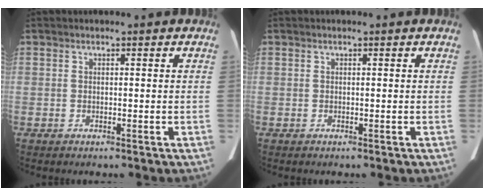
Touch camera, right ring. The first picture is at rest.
{"total": 0.0}